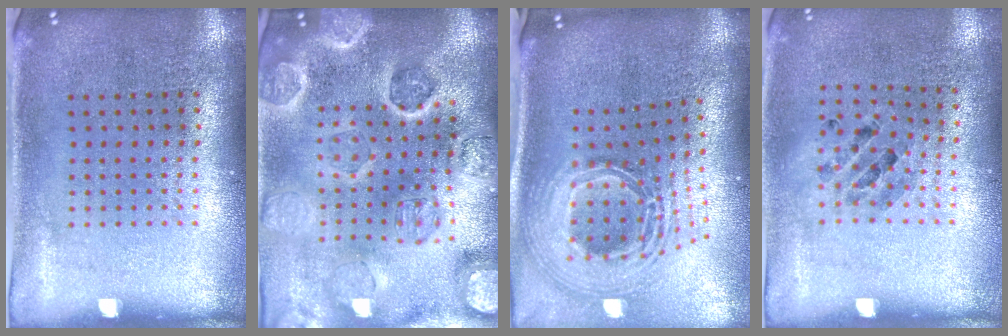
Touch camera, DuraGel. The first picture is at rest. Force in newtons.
{"total": 3.9, "press": 3.7, "slide": 1.2}
{"total": 2.9, "press": 2.0, "slide": 2.1}
{"total": 0.8, "press": 0.8, "slide": 0.1}